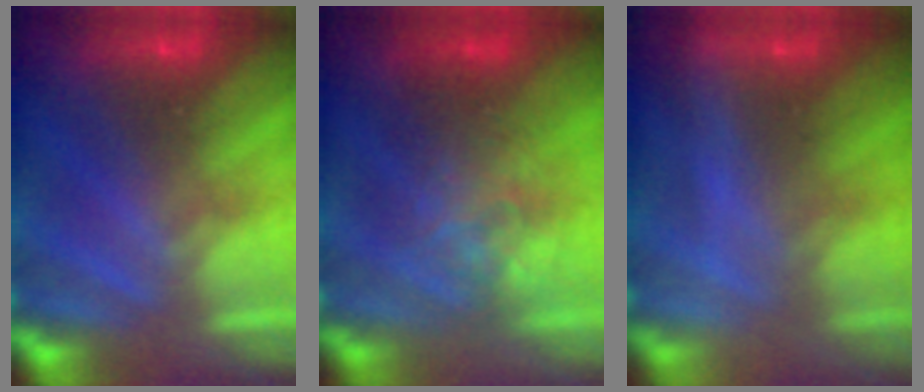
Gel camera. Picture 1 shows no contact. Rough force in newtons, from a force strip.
{"total": 2.4}
{"total": 2.3}